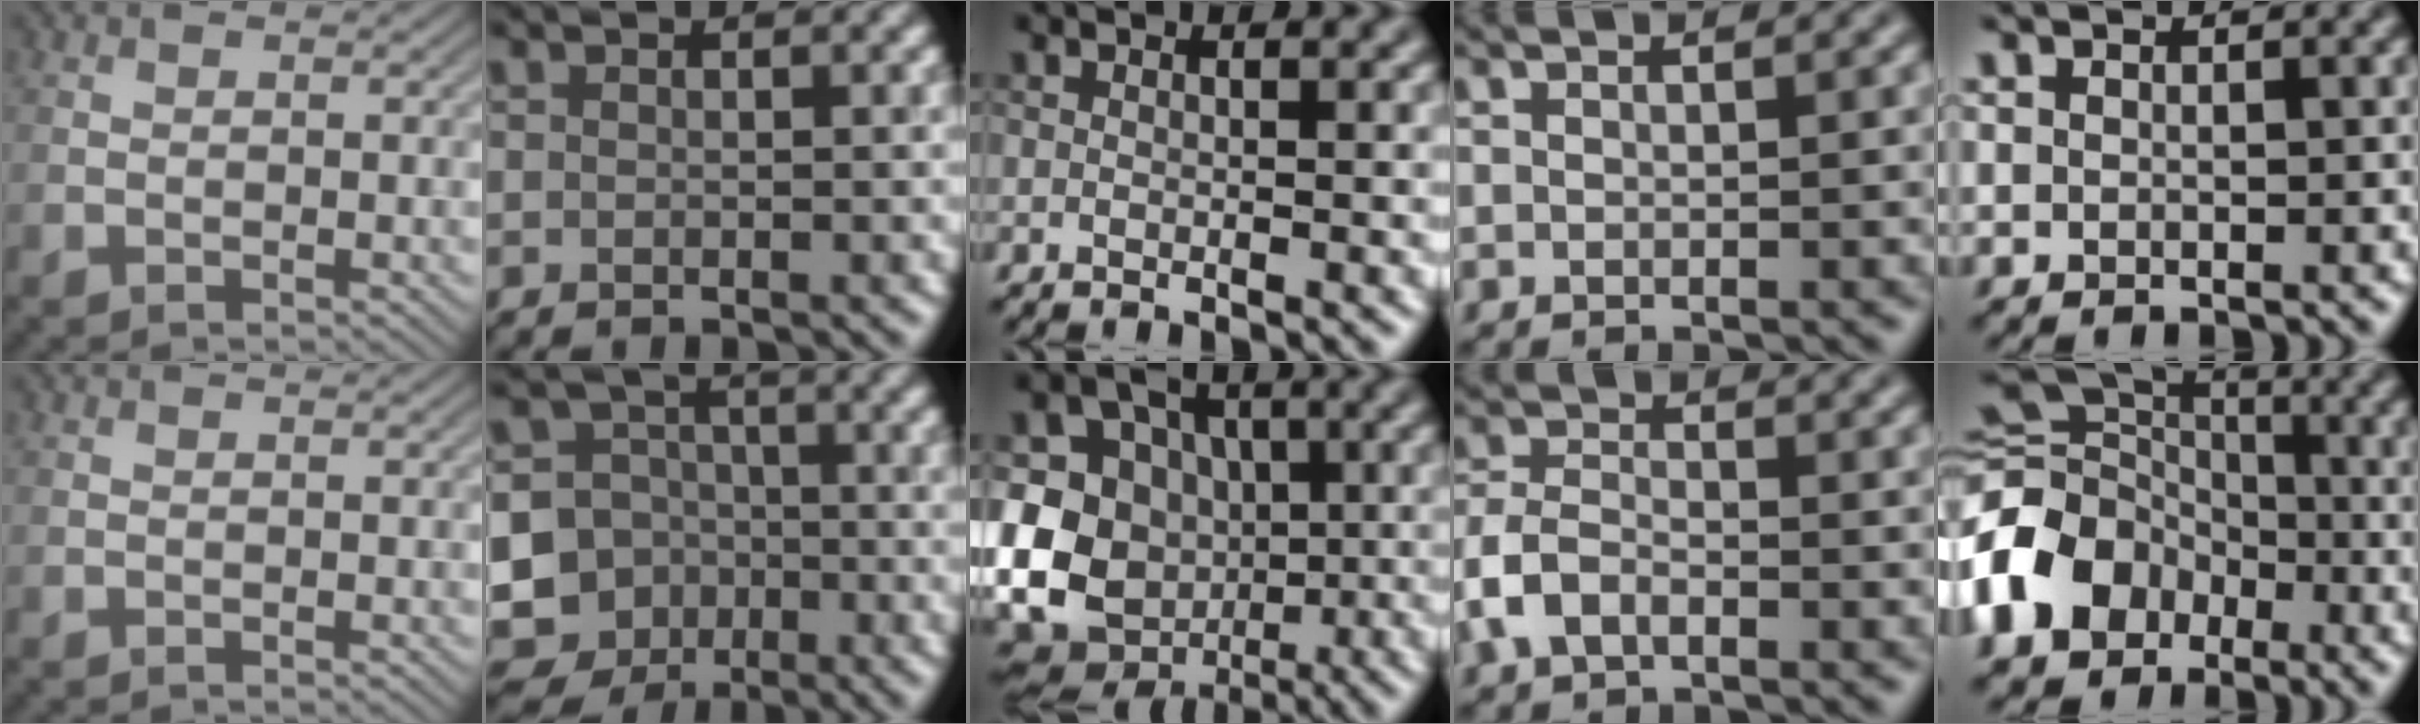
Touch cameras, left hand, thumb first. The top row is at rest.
{"index": {"total": 16.0, "force": [-6.2, 14.5, 3.1], "torque": [-0.100, -0.036, -0.116]}, "middle": {"total": 17.1, "force": [-3.9, 14.7, 7.8], "torque": [-0.164, -0.019, -0.082]}, "ring": {"total": 3.4, "force": [-1.6, 2.1, 2.2], "torque": [-0.049, 0.003, -0.040]}, "little": {"total": 13.5, "force": [-4.9, 10.9, 6.3], "torque": [-0.153, -0.011, -0.117]}}